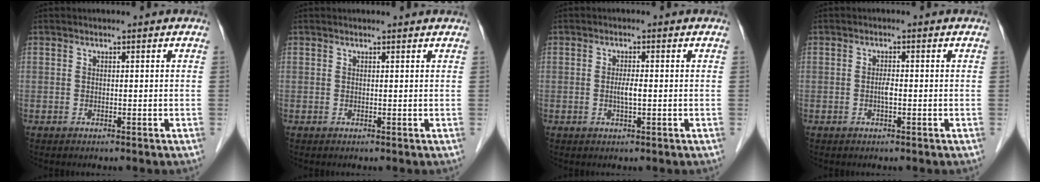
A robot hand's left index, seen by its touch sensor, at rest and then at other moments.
{"total": 1.3, "force": [1.3, 0.0, 0.1], "torque": [-0.011, 0.003, 0.012]}
{"total": 2.0, "force": [-0.3, 0.2, 2.0], "torque": [-0.040, -0.001, -0.005]}
{"total": 1.4, "force": [-0.4, 0.2, 1.3], "torque": [-0.025, 0.001, -0.009]}